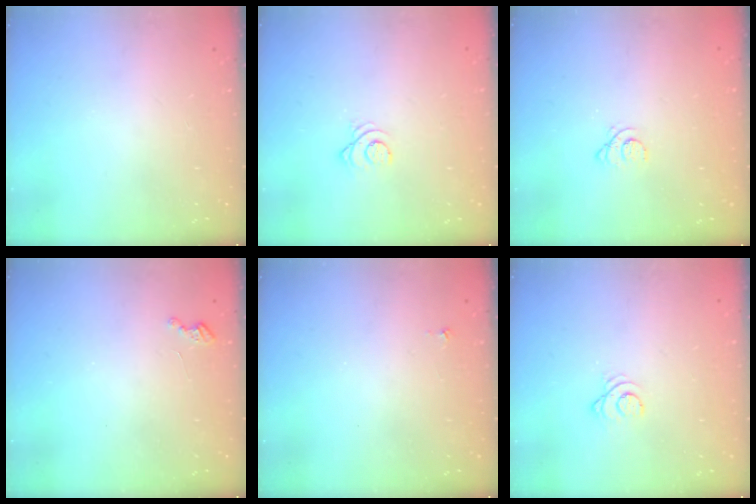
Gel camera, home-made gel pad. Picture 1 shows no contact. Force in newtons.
{"total": 2.5, "press": 2.5, "slide": 0.2}
{"total": 1.2, "press": 1.2, "slide": 0.1}
{"total": 2.7, "press": 2.7, "slide": 0.4}
{"total": 2.9, "press": 2.9, "slide": 0.4}
{"total": 2.7, "press": 2.7, "slide": 0.3}